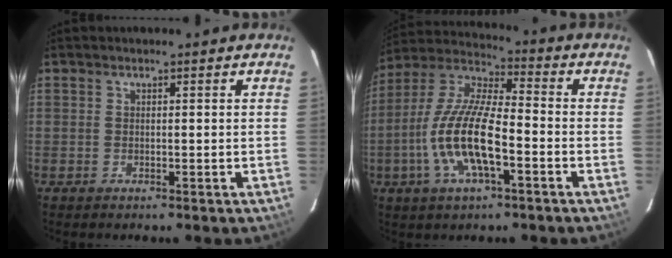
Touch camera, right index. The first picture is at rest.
{"total": 15.3, "force": [-4.9, 4.8, 13.7], "torque": [-0.282, -0.005, -0.098]}